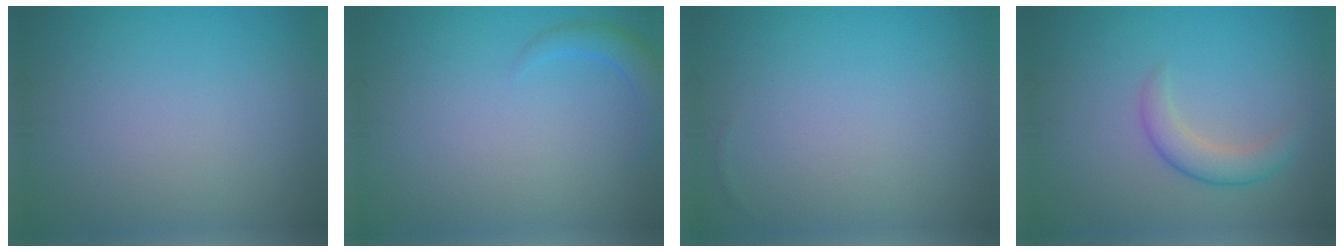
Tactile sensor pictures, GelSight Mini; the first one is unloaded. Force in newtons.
{"total": 1.8, "press": 1.8, "slide": 0.1}
{"total": 0.0}
{"total": 2.6, "press": 2.6, "slide": 0.1}